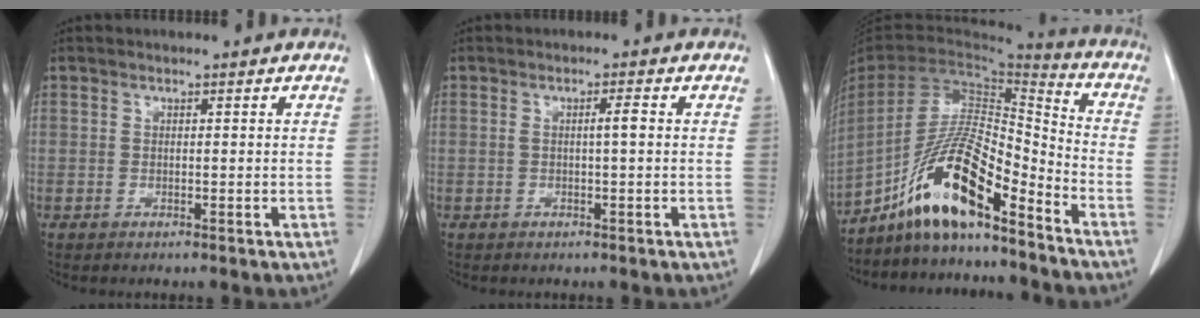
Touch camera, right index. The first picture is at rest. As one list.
[{"total": 1.7, "force": [0.1, -0.1, 1.6], "torque": [-0.029, 0.003, 0.001]}, {"total": 14.4, "force": [-10.1, 2.0, 10.1], "torque": [-0.191, 0.012, -0.186]}]